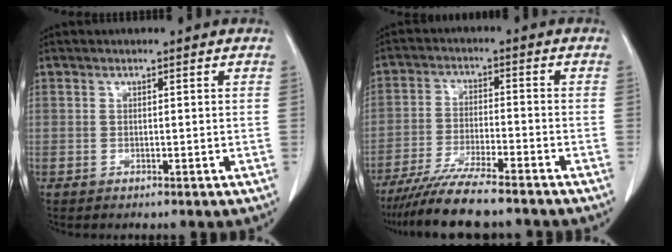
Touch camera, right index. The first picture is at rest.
{"total": 11.0, "force": [-9.3, 0.6, 5.7], "torque": [-0.096, -0.029, -0.155]}